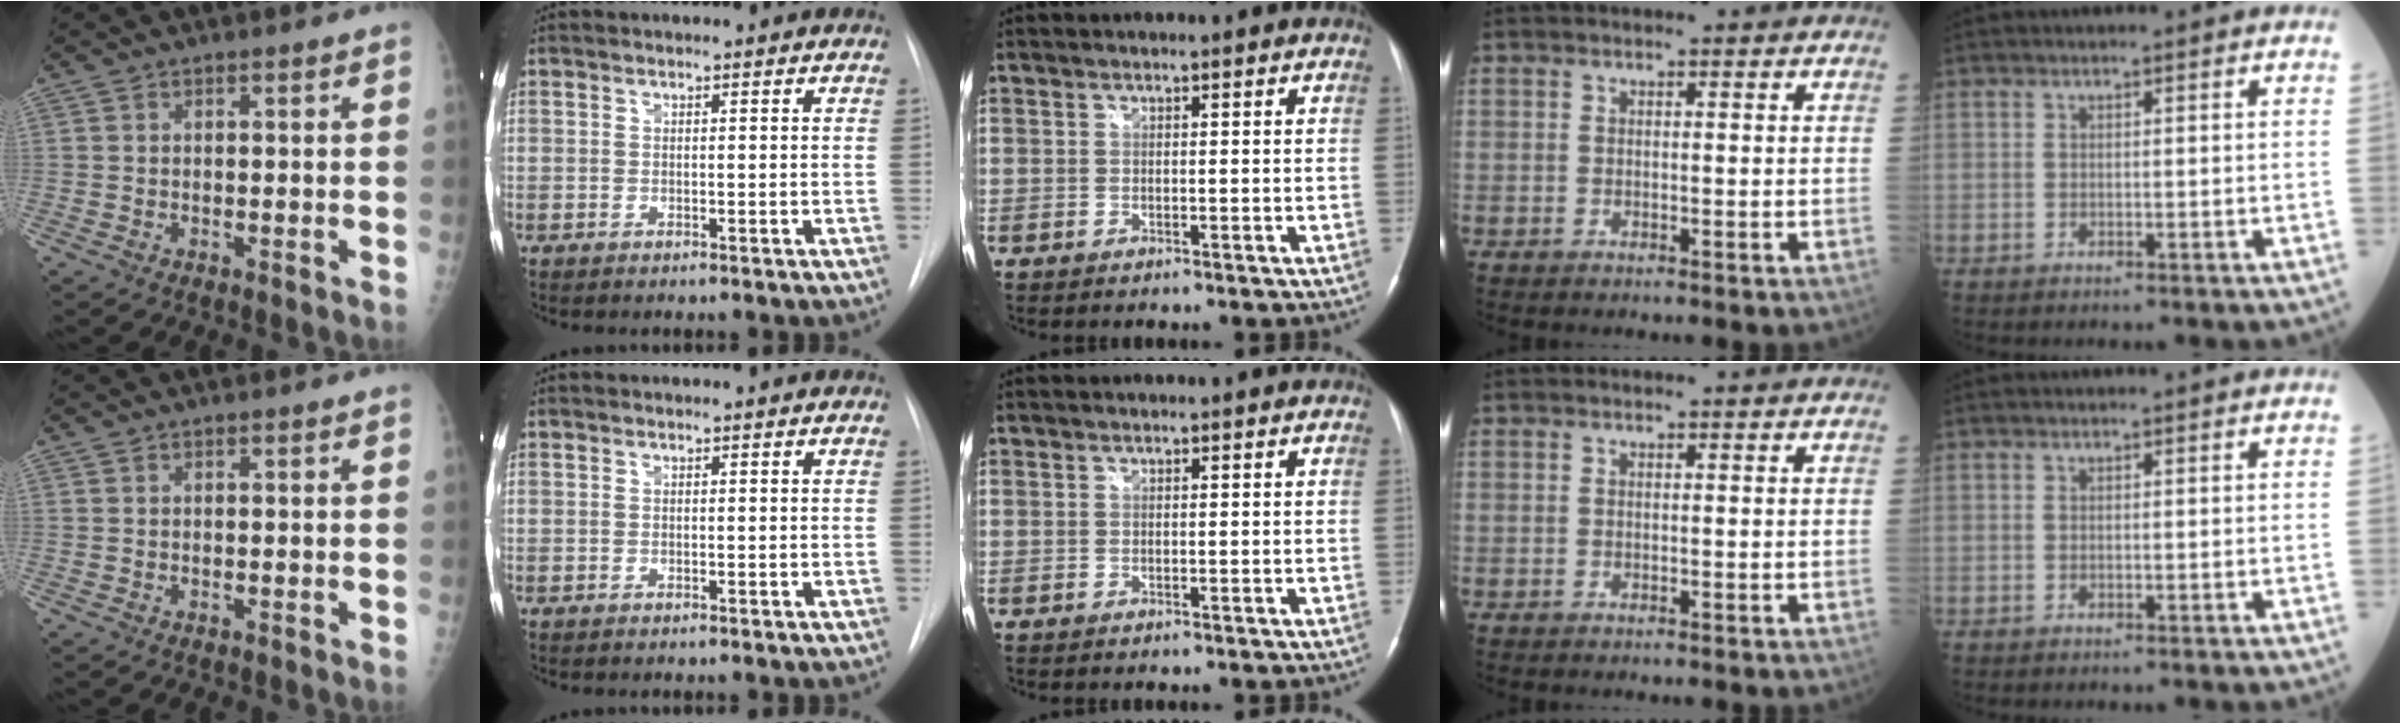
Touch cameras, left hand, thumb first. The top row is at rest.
{}